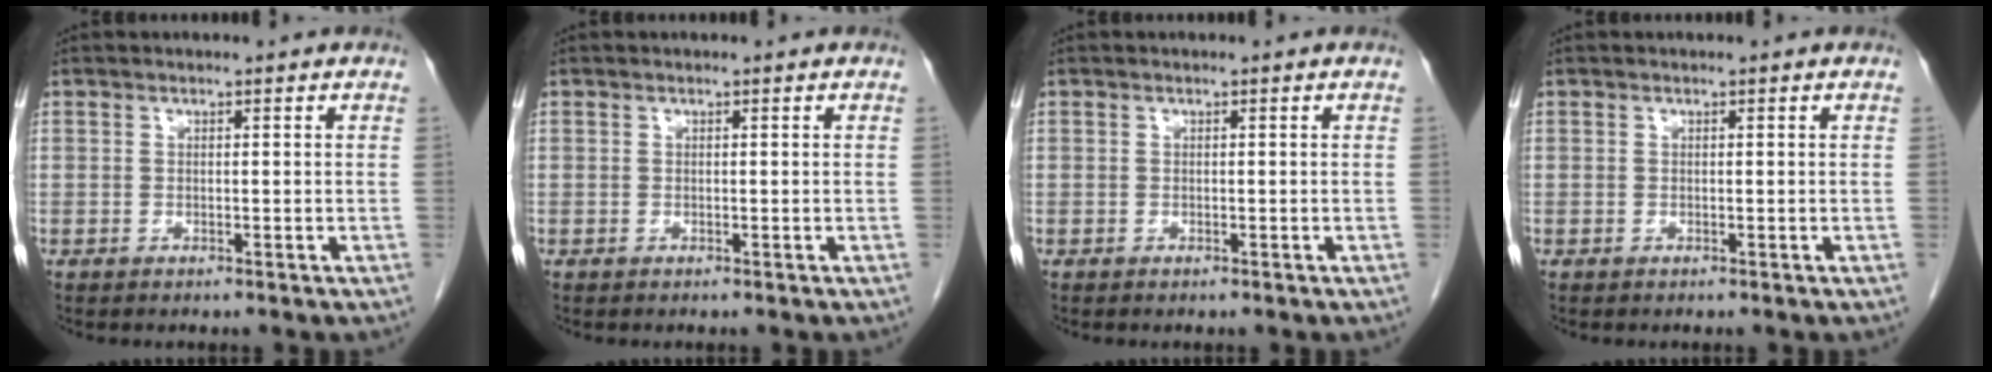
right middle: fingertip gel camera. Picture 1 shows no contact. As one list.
[{"total": 0.0}, {"total": 0.0}, {"total": 0.0}]